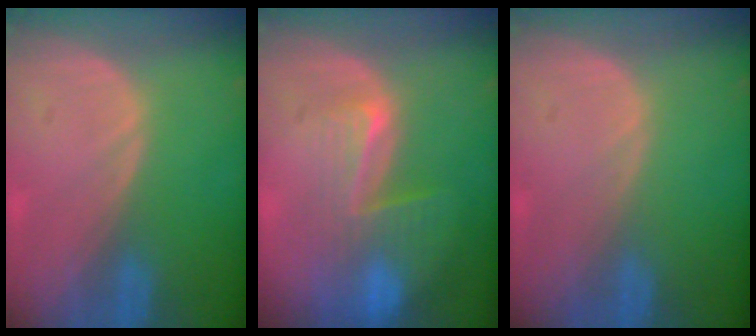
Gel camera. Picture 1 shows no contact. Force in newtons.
{"total": 8.2, "press": 7.1, "slide": 4.0}
{"total": 0.0}